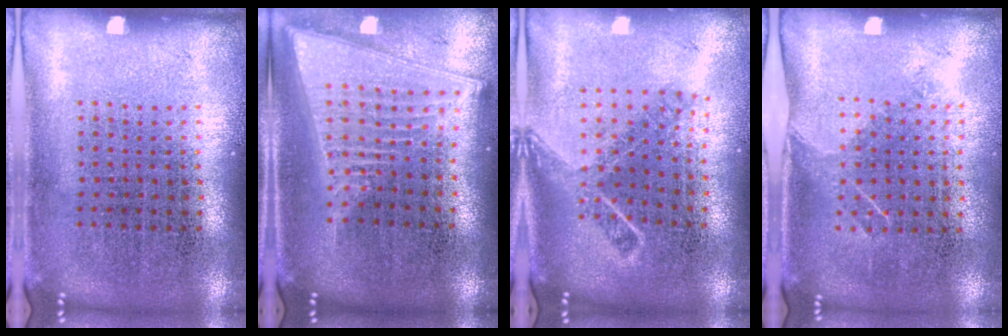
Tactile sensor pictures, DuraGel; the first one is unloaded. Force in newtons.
{"total": 2.1, "press": 1.8, "slide": 1.2}
{"total": 1.7, "press": 1.2, "slide": 1.1}
{"total": 1.2, "press": 1.0, "slide": 0.7}